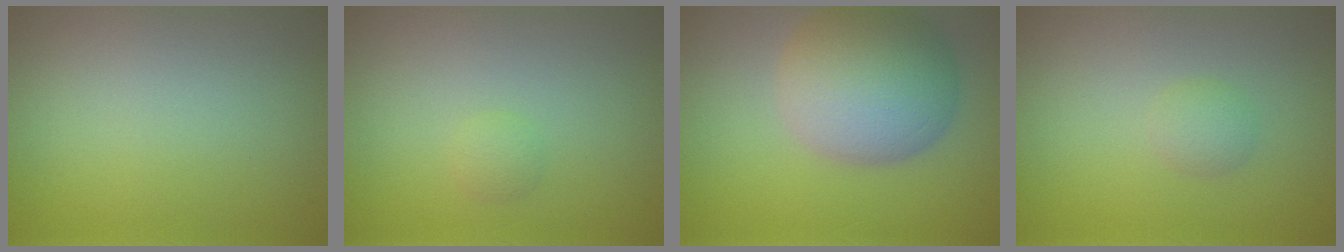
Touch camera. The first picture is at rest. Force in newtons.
{"total": 0.8, "press": 0.8, "slide": 0.1}
{"total": 8.5, "press": 8.5, "slide": 0.3}
{"total": 1.3, "press": 1.3, "slide": 0.1}